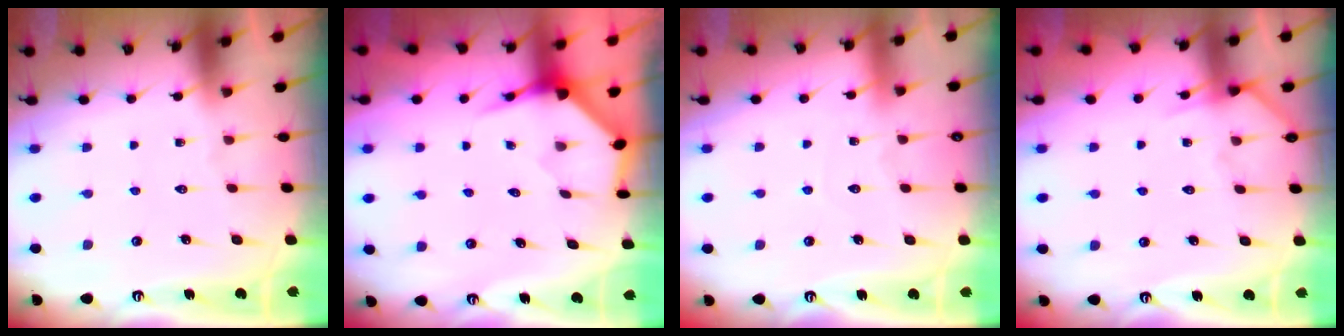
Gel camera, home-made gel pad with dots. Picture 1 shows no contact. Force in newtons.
{"total": 3.9, "press": 3.9, "slide": 0.5}
{"total": 4.0, "press": 4.0, "slide": 0.4}
{"total": 6.9, "press": 6.8, "slide": 0.8}